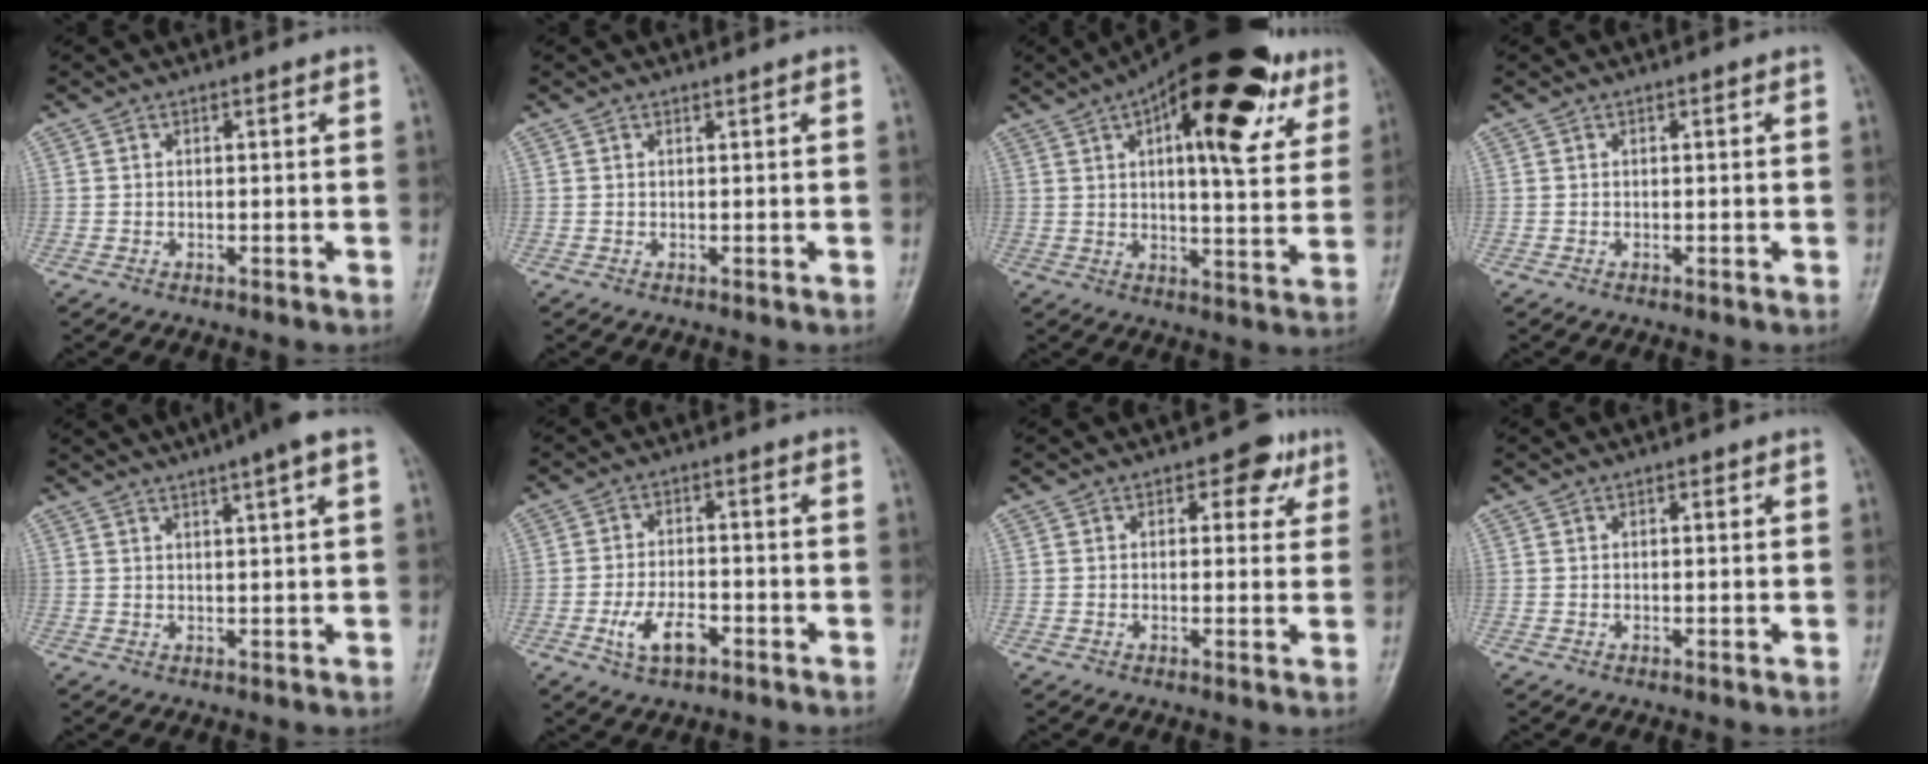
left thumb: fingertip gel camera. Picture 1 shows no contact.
{"total": 0.0}
{"total": 24.6, "force": [11.1, 9.6, 19.8], "torque": [-0.255, -0.004, 0.156]}
{"total": 0.0}
{"total": 6.6, "force": [4.1, 0.2, 5.1], "torque": [-0.073, 0.016, 0.060]}
{"total": 6.8, "force": [-3.1, 3.6, 4.9], "torque": [-0.086, 0.019, -0.056]}
{"total": 5.2, "force": [2.3, 3.2, 3.4], "torque": [-0.005, -0.002, 0.019]}
{"total": 0.9, "force": [0.3, 0.6, 0.7], "torque": [-0.004, 0.003, 0.002]}